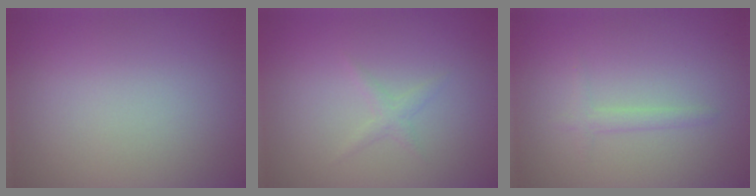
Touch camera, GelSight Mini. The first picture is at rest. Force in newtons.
{"total": 1.0, "press": 1.0, "slide": 0.1}
{"total": 1.2, "press": 1.2, "slide": 0.0}